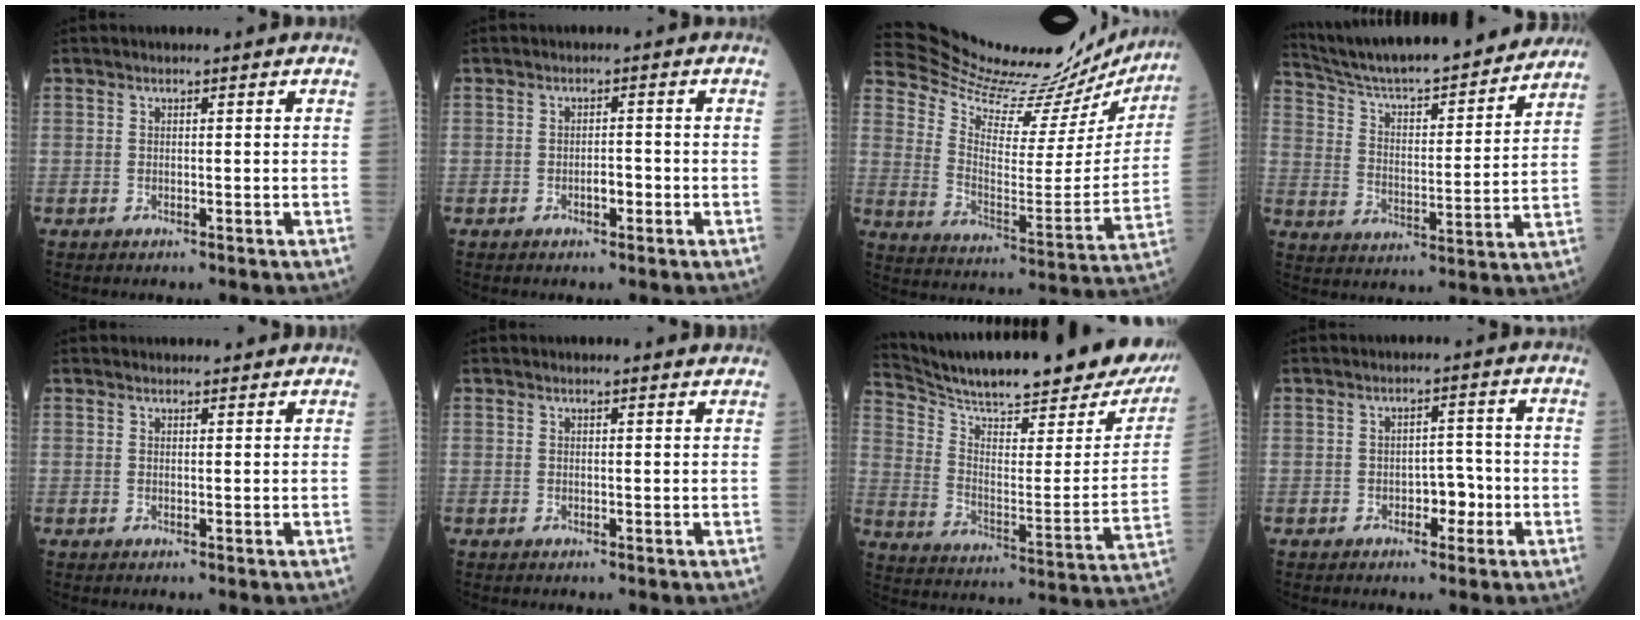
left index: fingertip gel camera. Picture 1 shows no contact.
{"total": 1.6, "force": [-0.9, 0.6, 1.2], "torque": [-0.015, -0.001, -0.017]}
{"total": 25.5, "force": [24.4, 4.1, 6.0], "torque": [-0.107, -0.085, 0.328]}
{"total": 22.9, "force": [20.8, 2.3, 9.3], "torque": [-0.152, -0.011, 0.305]}
{"total": 3.1, "force": [3.0, 0.7, 0.4], "torque": [-0.005, 0.012, 0.035]}
{"total": 2.6, "force": [2.5, 0.3, 0.4], "torque": [-0.009, 0.000, 0.020]}
{"total": 28.7, "force": [25.2, 3.9, 13.1], "torque": [-0.217, -0.079, 0.337]}
{"total": 2.9, "force": [-1.3, 1.7, 2.0], "torque": [-0.021, 0.004, -0.022]}